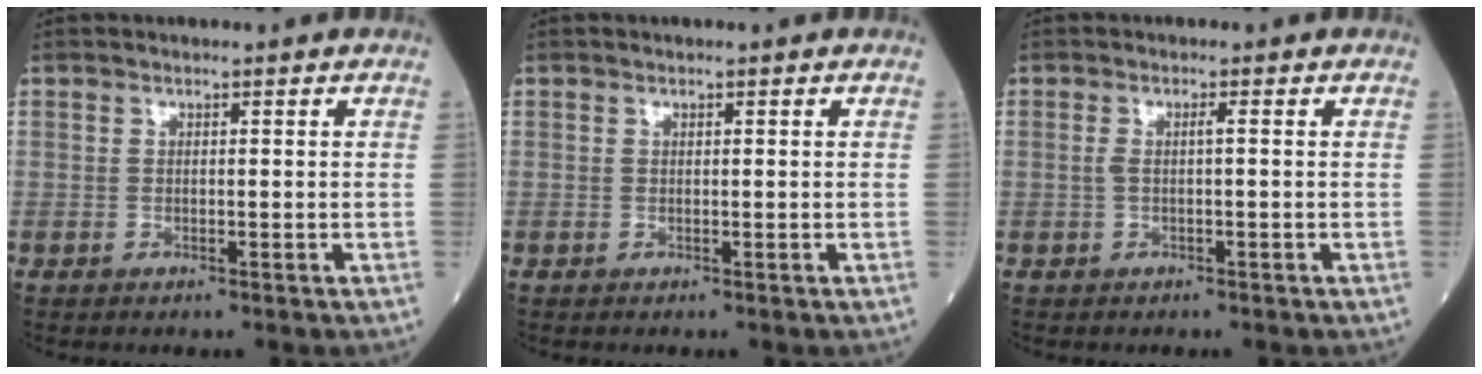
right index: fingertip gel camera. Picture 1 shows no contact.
{"total": 0.0}
{"total": 1.5, "force": [-0.1, 0.0, 1.4], "torque": [-0.030, 0.003, -0.001]}